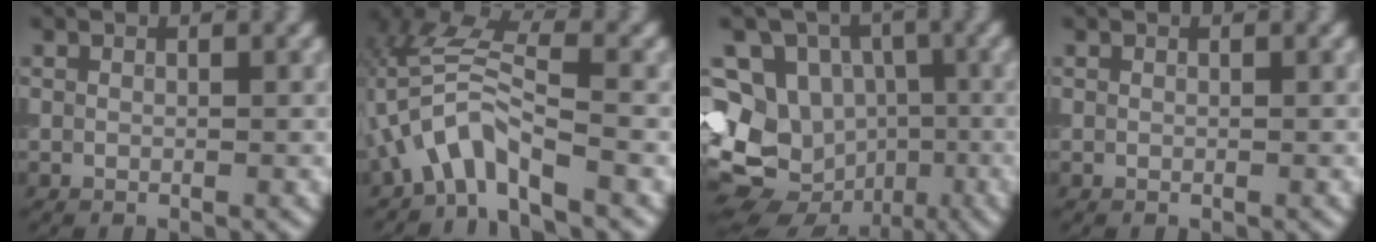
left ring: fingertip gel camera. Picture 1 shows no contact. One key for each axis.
{"total": 5.2, "fx": -2.6, "fy": 1.7, "fz": 4.2, "tx": -0.085, "ty": 0.013, "tz": -0.054}
{"total": 15.2, "fx": -3.9, "fy": 13.5, "fz": 5.9, "tx": -0.141, "ty": 0.011, "tz": -0.080}
{"total": 0.0}